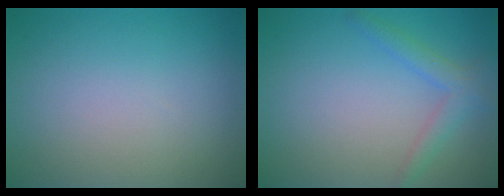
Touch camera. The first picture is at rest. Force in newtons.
{"total": 2.2, "press": 2.2, "slide": 0.0}